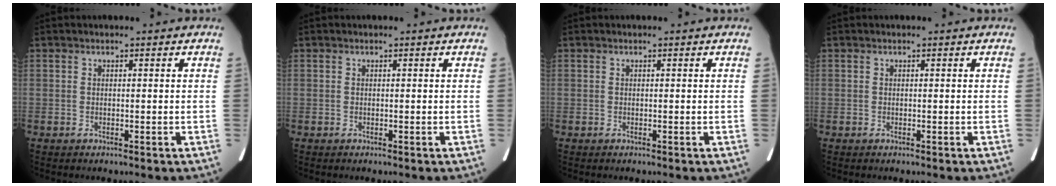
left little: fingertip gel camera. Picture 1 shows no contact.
{"total": 0.0}
{"total": 0.0}
{"total": 0.0}